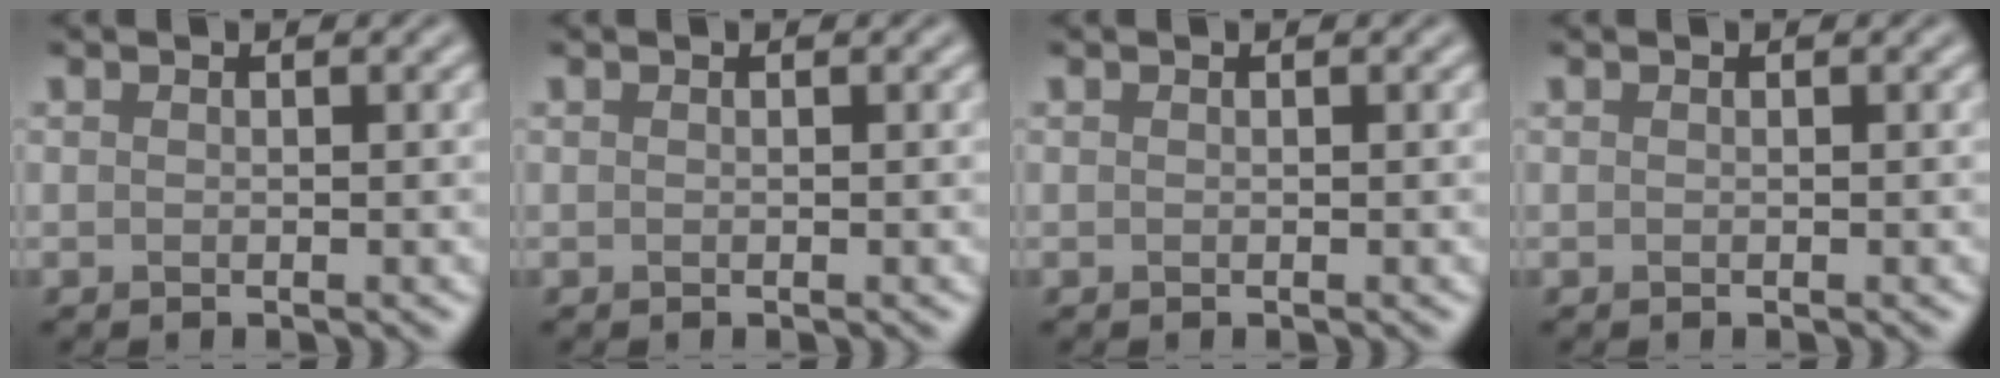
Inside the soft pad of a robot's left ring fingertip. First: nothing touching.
{"total": 0.0}
{"total": 0.0}
{"total": 0.0}